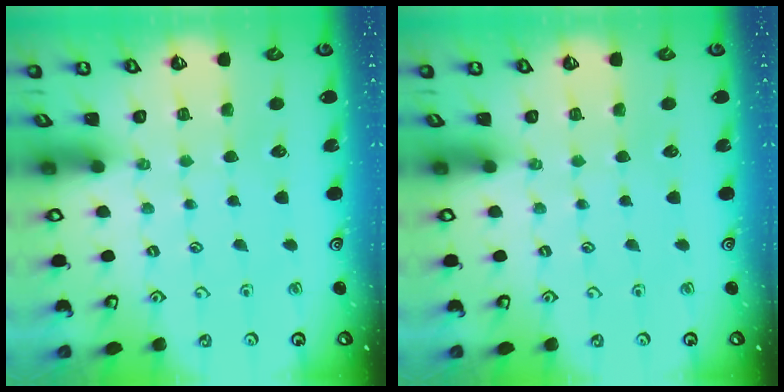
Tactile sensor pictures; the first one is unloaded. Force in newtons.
{"total": 0.0}